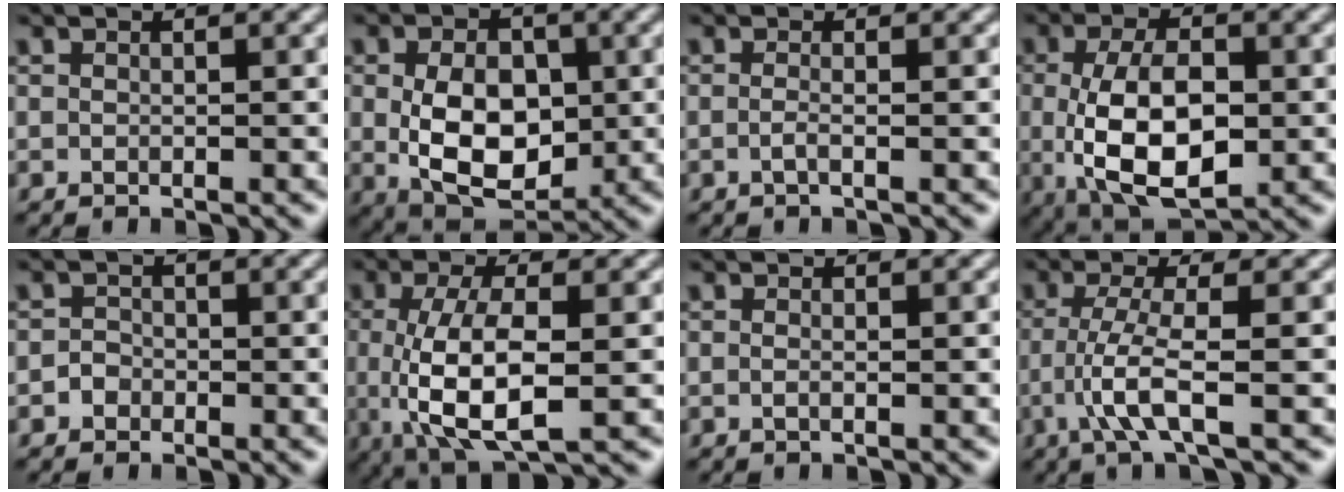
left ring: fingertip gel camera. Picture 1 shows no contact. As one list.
[{"total": 8.0, "force": [-0.1, 5.3, 6.0], "torque": [-0.114, -0.010, 0.002]}, {"total": 1.0, "force": [-0.2, 0.3, 1.0], "torque": [-0.017, -0.004, -0.007]}, {"total": 8.8, "force": [-0.8, 4.5, 7.5], "torque": [-0.150, -0.008, -0.011]}, {"total": 1.1, "force": [-0.4, 1.0, 0.2], "torque": [0.003, 0.002, -0.010]}, {"total": 7.3, "force": [-0.6, 2.6, 6.8], "torque": [-0.140, -0.009, -0.008]}, {"total": 0.5, "force": [0.0, 0.2, 0.5], "torque": [-0.013, -0.006, -0.004]}, {"total": 4.0, "force": [-1.1, 0.5, 3.8], "torque": [-0.084, 0.000, -0.026]}]